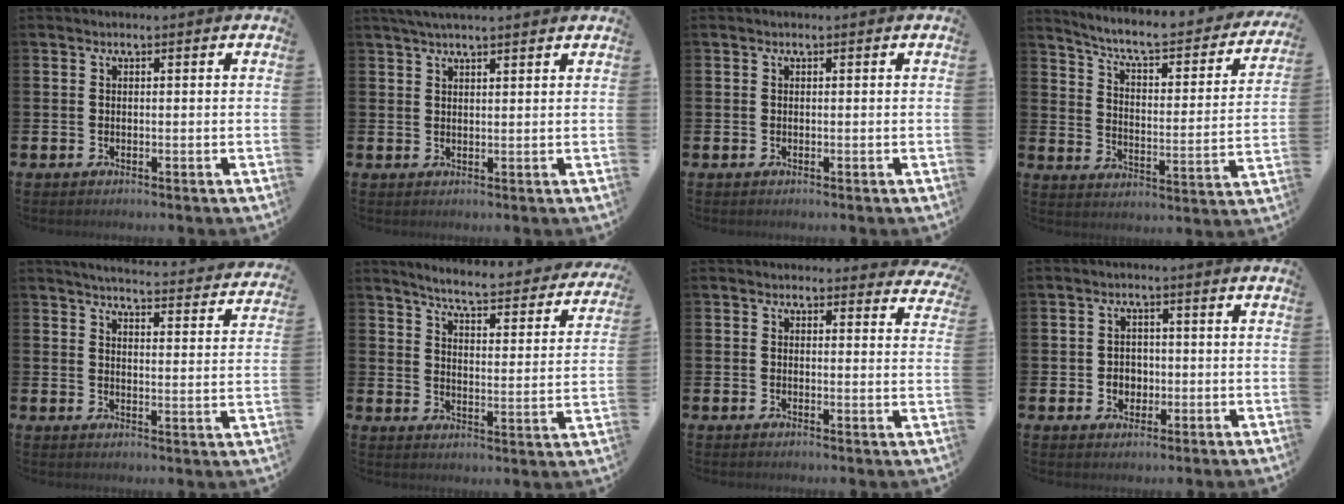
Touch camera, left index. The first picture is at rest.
{"total": 2.8, "force": [2.6, 0.1, 1.2], "torque": [-0.027, -0.002, 0.047]}
{"total": 0.0}
{"total": 6.4, "force": [5.6, 1.4, 2.9], "torque": [-0.078, -0.045, 0.087]}
{"total": 4.1, "force": [4.0, 0.1, 0.7], "torque": [-0.018, -0.041, 0.065]}
{"total": 5.3, "force": [5.0, 0.1, 1.7], "torque": [-0.050, -0.047, 0.079]}
{"total": 1.7, "force": [1.6, 0.7, -0.1], "torque": [0.007, -0.006, 0.025]}
{"total": 2.6, "force": [-0.3, 2.4, 0.9], "torque": [-0.016, 0.004, -0.013]}